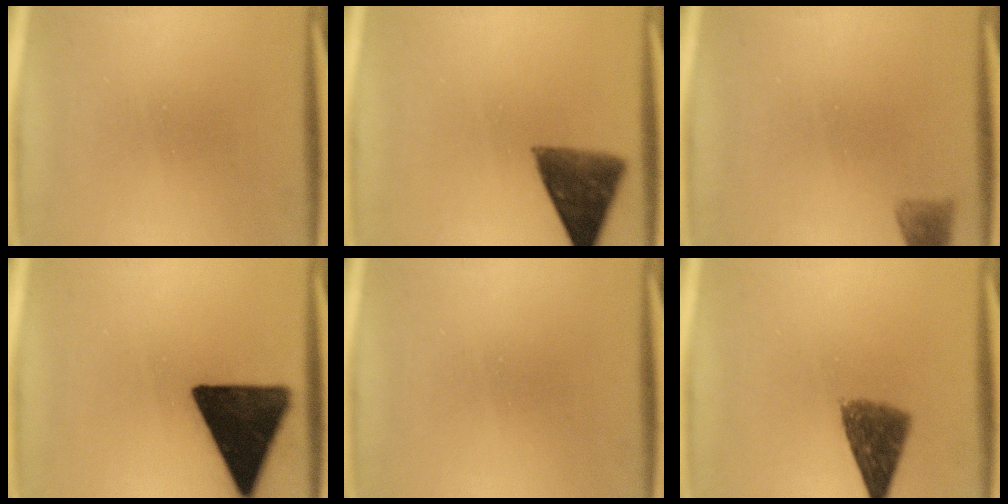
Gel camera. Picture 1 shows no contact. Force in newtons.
{"total": 9.5}
{"total": 2.0}
{"total": 16.6}
{"total": 0.0}
{"total": 7.4}